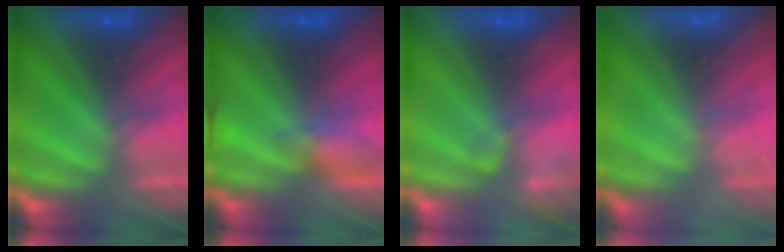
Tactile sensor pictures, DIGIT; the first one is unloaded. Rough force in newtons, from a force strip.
{"total": 4.9}
{"total": 2.4}
{"total": 2.4}